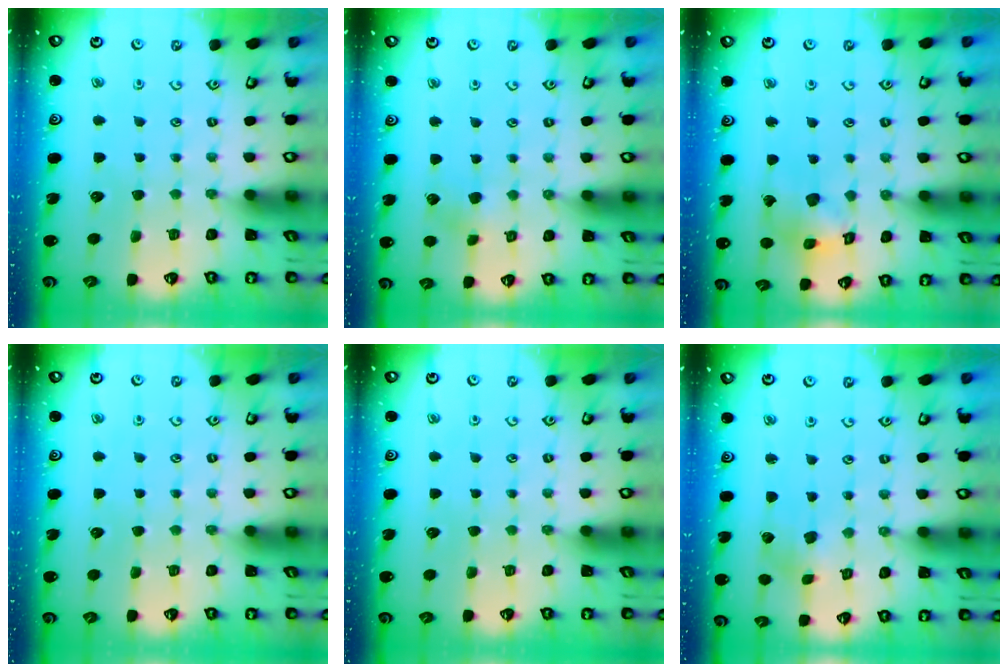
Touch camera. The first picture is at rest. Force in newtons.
{"total": 3.0, "press": 3.0, "slide": 0.3}
{"total": 10.2, "press": 10.2, "slide": 1.2}
{"total": 0.0}
{"total": 0.0}
{"total": 2.4, "press": 2.3, "slide": 0.6}